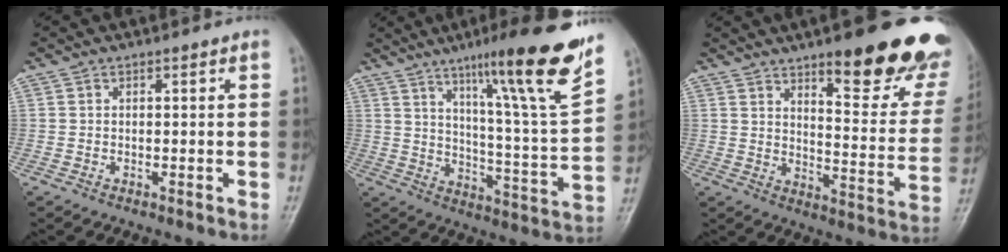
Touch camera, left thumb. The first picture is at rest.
{"total": 20.9, "force": [13.3, 1.1, 16.0], "torque": [-0.211, -0.066, 0.201]}
{"total": 22.3, "force": [14.7, 6.2, 15.6], "torque": [-0.155, -0.088, 0.196]}